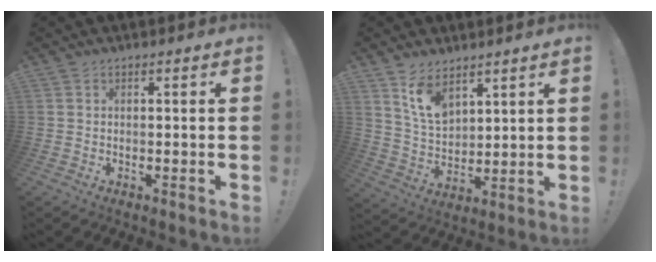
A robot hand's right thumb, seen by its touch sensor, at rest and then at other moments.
{"total": 10.5, "force": [7.0, 6.2, 4.7], "torque": [-0.087, -0.040, 0.138]}